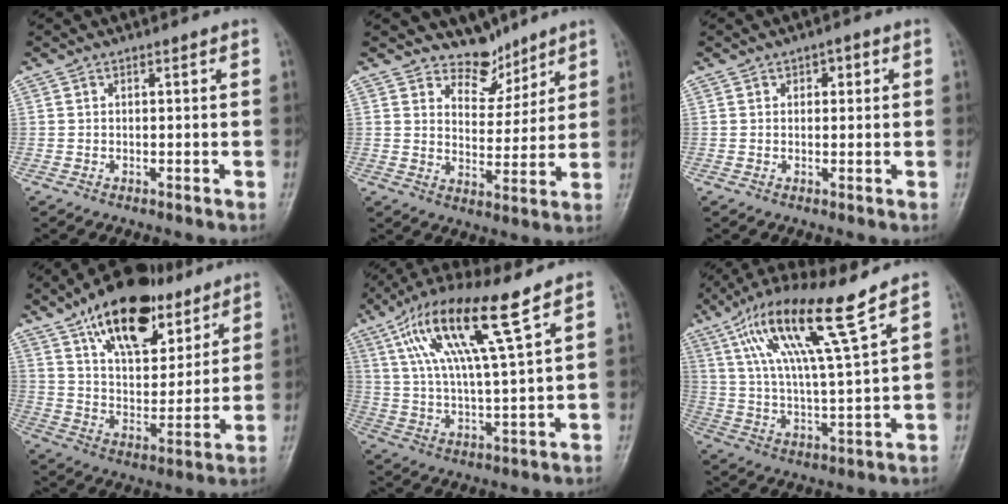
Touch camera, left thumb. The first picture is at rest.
{"total": 6.9, "force": [5.8, 3.7, 0.7], "torque": [0.022, -0.049, 0.107]}
{"total": 2.3, "force": [0.9, 1.5, 1.5], "torque": [-0.004, 0.001, 0.008]}
{"total": 20.5, "force": [12.2, 10.1, 13.0], "torque": [-0.166, -0.045, 0.204]}
{"total": 16.1, "force": [8.1, 2.6, 13.6], "torque": [-0.268, -0.015, 0.153]}
{"total": 15.1, "force": [8.6, 1.6, 12.3], "torque": [-0.231, -0.024, 0.164]}